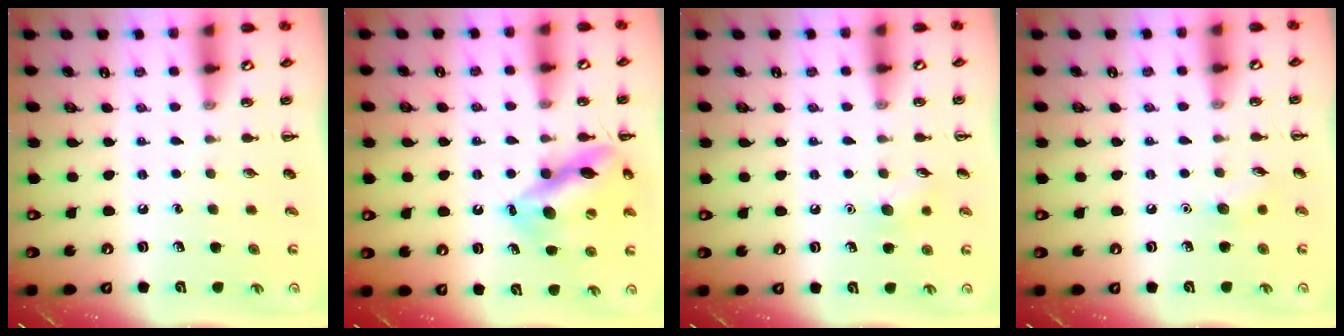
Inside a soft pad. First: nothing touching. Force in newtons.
{"total": 14.4, "press": 14.3, "slide": 1.7}
{"total": 6.5, "press": 6.3, "slide": 1.6}
{"total": 5.0, "press": 4.8, "slide": 1.3}